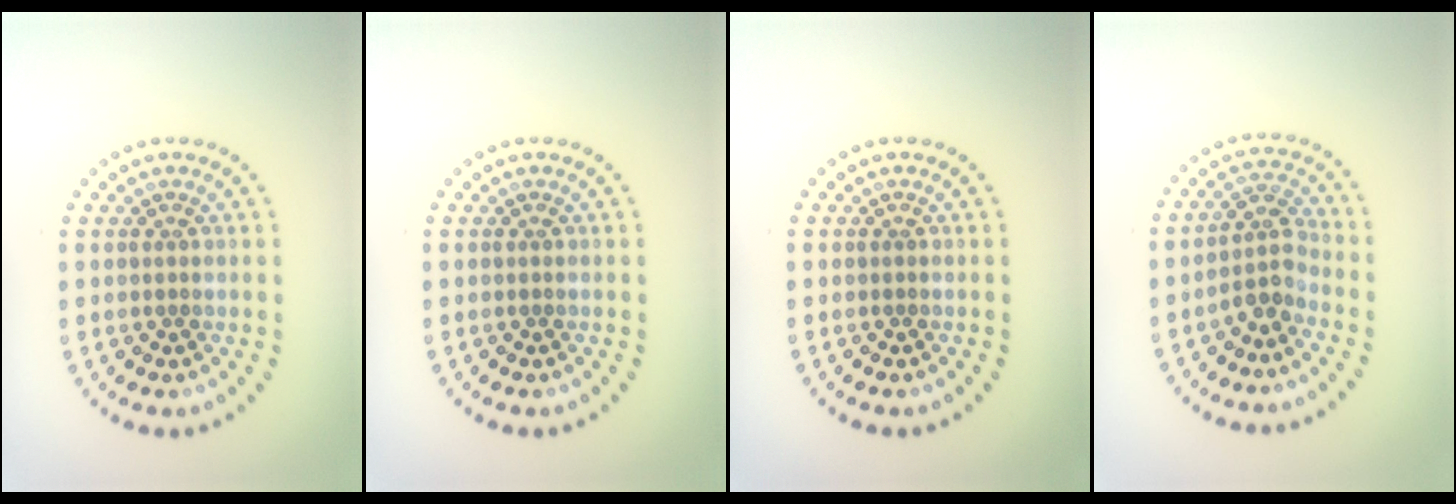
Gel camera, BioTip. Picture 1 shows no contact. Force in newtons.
{"total": 0.0}
{"total": 0.0}
{"total": 2.6, "press": 2.0, "slide": 1.7}